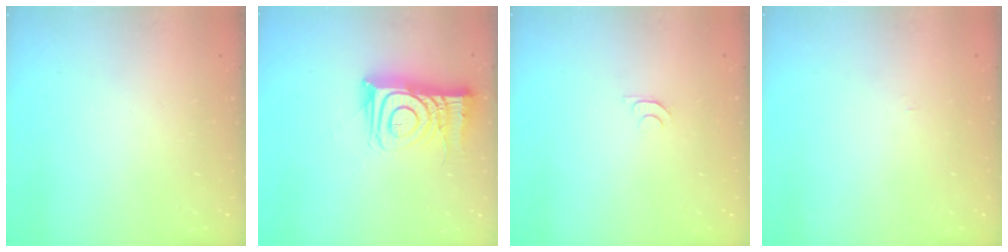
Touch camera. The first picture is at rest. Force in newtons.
{"total": 13.6, "press": 13.6, "slide": 1.0}
{"total": 4.8, "press": 4.7, "slide": 0.6}
{"total": 2.2, "press": 2.2, "slide": 0.3}